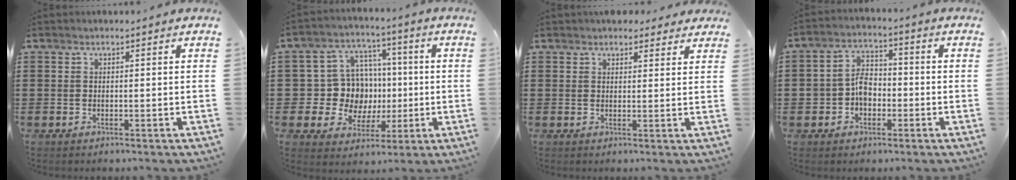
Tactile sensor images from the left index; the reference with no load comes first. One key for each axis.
{"total": 10.5, "fx": 0.5, "fy": 10.0, "fz": 3.1, "tx": -0.100, "ty": 0.004, "tz": 0.021}
{"total": 3.0, "fx": 2.7, "fy": 1.4, "fz": 0.5, "tx": -0.010, "ty": -0.003, "tz": 0.049}
{"total": 5.0, "fx": -1.4, "fy": 3.8, "fz": 2.9, "tx": -0.067, "ty": 0.010, "tz": -0.030}